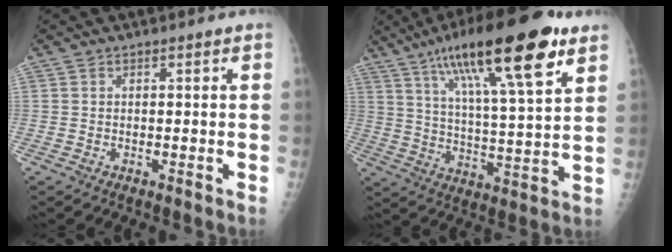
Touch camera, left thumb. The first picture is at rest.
{"total": 23.2, "force": [13.0, 4.8, 18.5], "torque": [-0.297, -0.027, 0.215]}